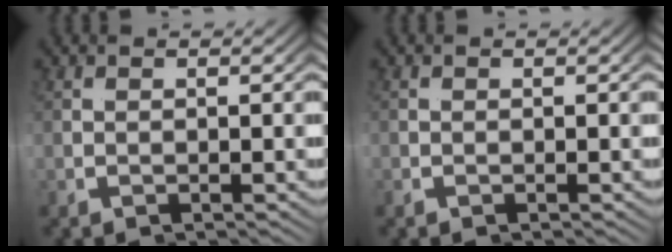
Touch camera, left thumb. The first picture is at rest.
{"total": 0.6, "force": [-0.1, 0.6, -0.2], "torque": [-0.001, -0.006, 0.001]}